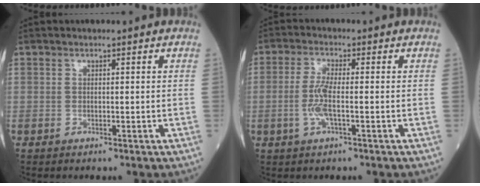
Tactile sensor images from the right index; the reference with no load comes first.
{"total": 4.6, "force": [-1.0, 0.5, 4.4], "torque": [-0.103, -0.002, -0.023]}